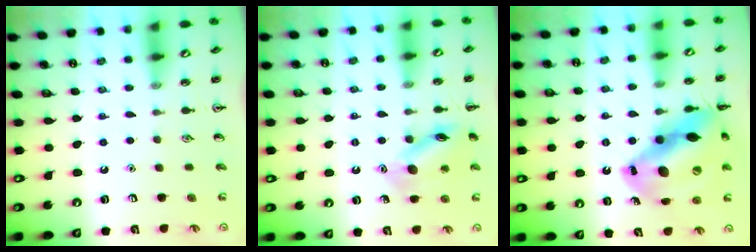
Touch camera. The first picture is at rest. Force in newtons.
{"total": 13.1, "press": 13.1, "slide": 0.7}
{"total": 19.9, "press": 19.7, "slide": 3.3}